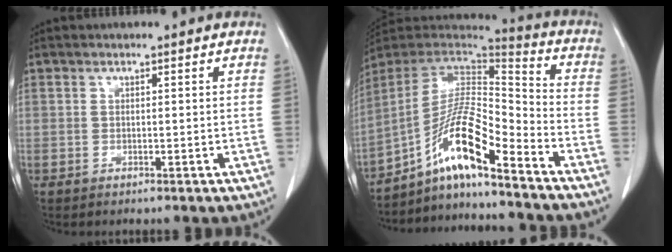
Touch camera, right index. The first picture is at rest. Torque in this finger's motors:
{"motor_torque": [1.10, -1.04, 0.62, 0.21]}